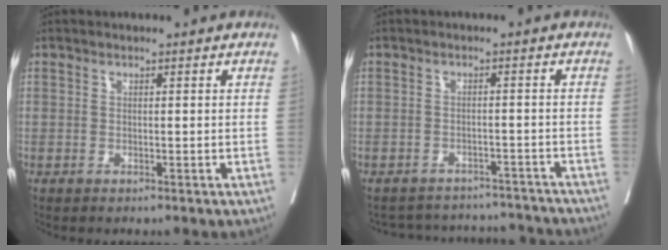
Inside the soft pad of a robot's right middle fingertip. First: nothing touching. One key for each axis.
{"total": 11.4, "fx": -11.0, "fy": 2.8, "fz": 0.8, "tx": -0.016, "ty": 0.023, "tz": -0.134}